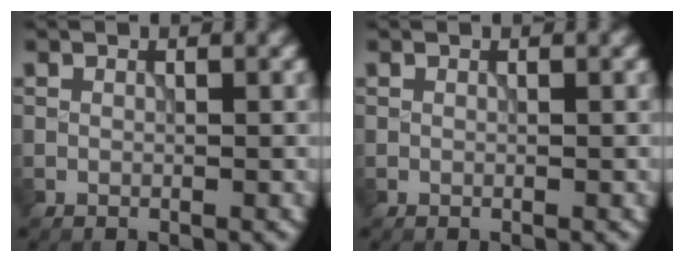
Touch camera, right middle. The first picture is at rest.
{"total": 0.0}